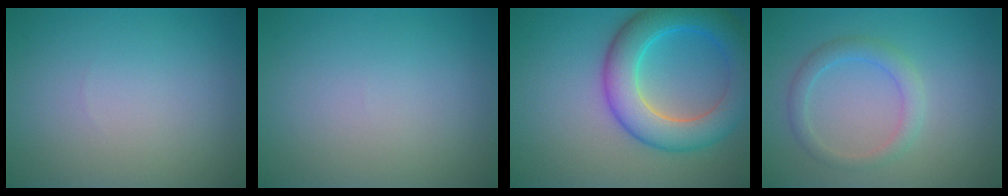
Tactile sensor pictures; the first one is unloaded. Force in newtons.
{"total": 0.0}
{"total": 7.8, "press": 7.8, "slide": 0.3}
{"total": 2.3, "press": 2.2, "slide": 0.1}